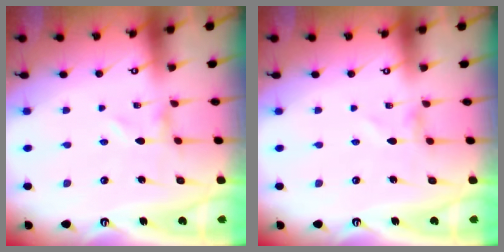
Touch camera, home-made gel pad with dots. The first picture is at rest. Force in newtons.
{"total": 0.0}